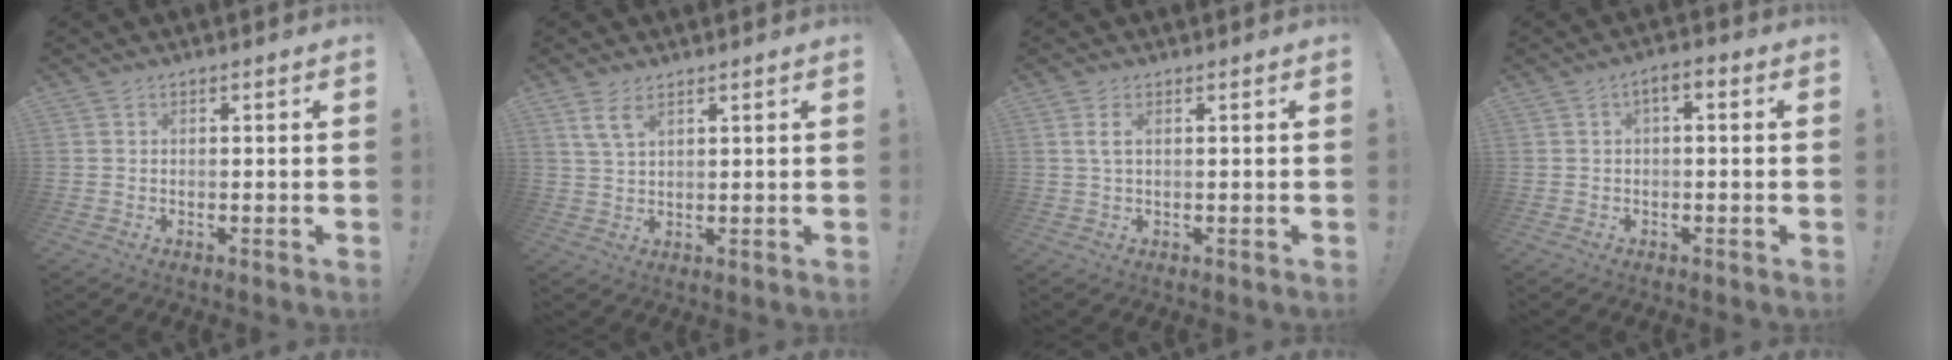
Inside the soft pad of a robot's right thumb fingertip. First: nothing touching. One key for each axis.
{"total": 5.3, "fx": 3.2, "fy": 2.3, "fz": 3.6, "tx": -0.057, "ty": -0.011, "tz": 0.058}
{"total": 2.6, "fx": 0.8, "fy": 0.7, "fz": 2.4, "tx": -0.046, "ty": 0.002, "tz": 0.014}
{"total": 2.8, "fx": -0.8, "fy": 1.0, "fz": 2.5, "tx": -0.039, "ty": 0.005, "tz": -0.016}